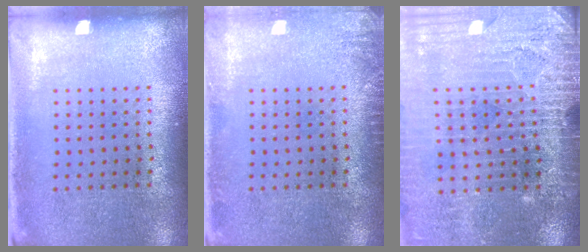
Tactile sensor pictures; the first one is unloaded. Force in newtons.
{"total": 1.4, "press": 1.3, "slide": 0.2}
{"total": 3.2, "press": 3.2, "slide": 0.3}